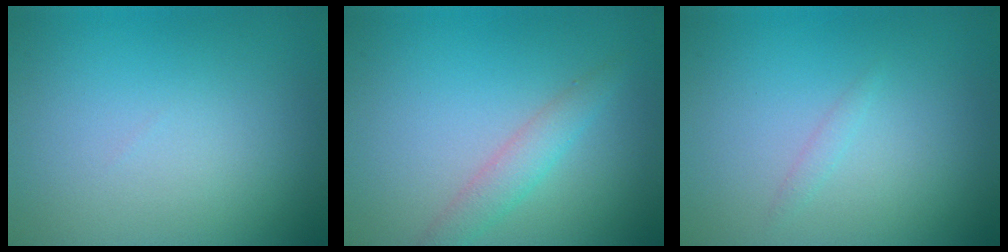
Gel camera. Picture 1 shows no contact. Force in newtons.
{"total": 2.1, "press": 2.1, "slide": 0.0}
{"total": 0.6, "press": 0.6, "slide": 0.0}